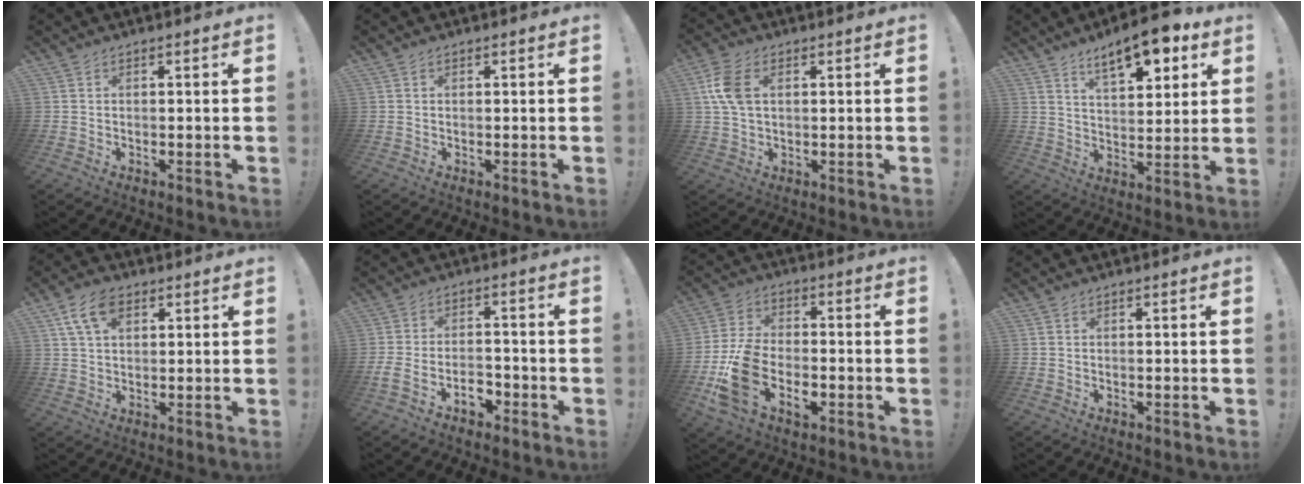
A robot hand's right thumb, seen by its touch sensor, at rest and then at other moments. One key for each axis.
{"total": 0.0}
{"total": 8.6, "fx": 2.2, "fy": 5.6, "fz": 6.1, "tx": -0.138, "ty": 0.006, "tz": 0.042}
{"total": 14.0, "fx": 8.8, "fy": 5.0, "fz": 9.7, "tx": -0.138, "ty": -0.046, "tz": 0.145}
{"total": 8.9, "fx": 4.0, "fy": 5.5, "fz": 5.8, "tx": -0.112, "ty": 0.000, "tz": 0.075}
{"total": 7.8, "fx": -4.7, "fy": 4.6, "fz": 4.2, "tx": -0.078, "ty": 0.029, "tz": -0.082}
{"total": 14.2, "fx": -5.6, "fy": 9.1, "fz": 9.4, "tx": -0.188, "ty": 0.027, "tz": -0.099}
{"total": 0.0}